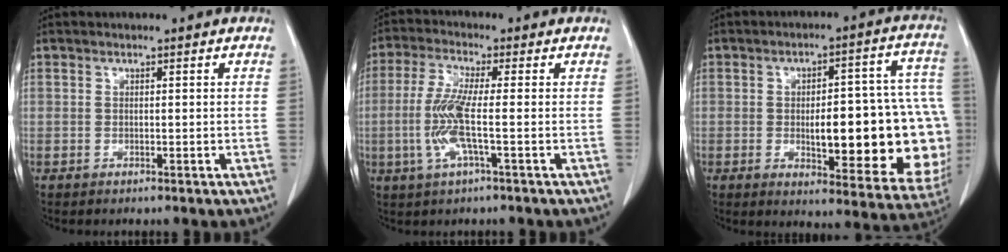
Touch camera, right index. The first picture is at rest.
{"total": 7.4, "force": [-1.5, 0.4, 7.3], "torque": [-0.158, -0.005, -0.036]}
{"total": 23.3, "force": [-2.6, 6.6, 22.2], "torque": [-0.196, 0.032, -0.009]}